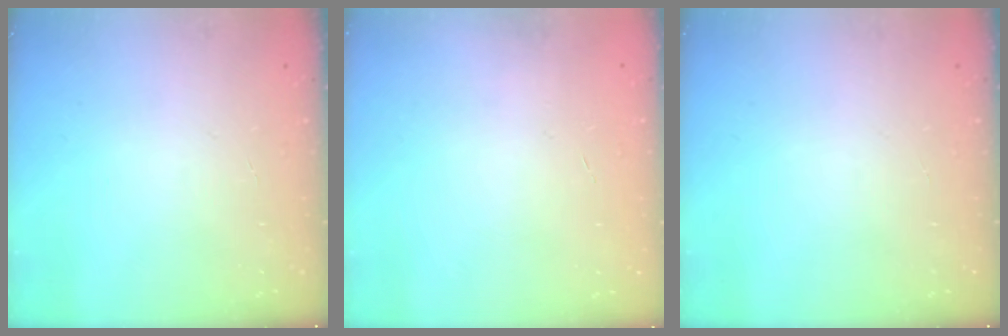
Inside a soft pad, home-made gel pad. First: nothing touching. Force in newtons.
{"total": 0.0}
{"total": 0.0}